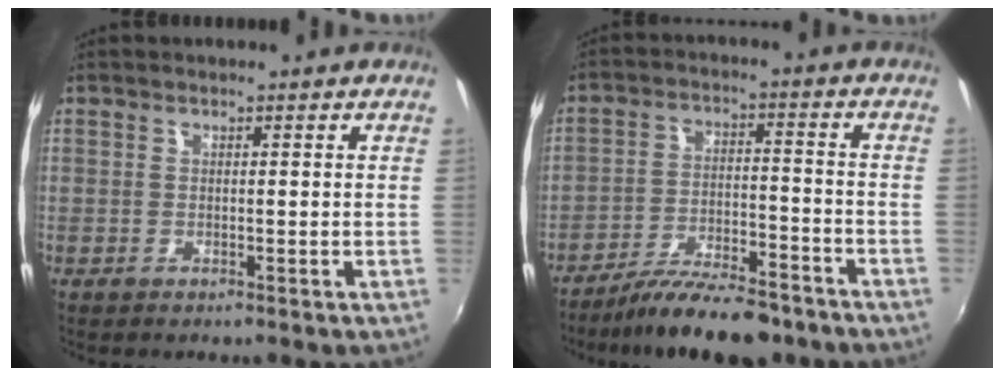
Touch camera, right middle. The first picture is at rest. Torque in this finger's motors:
{"motor_torque": [1.07, -1.07, 0.14, 0.10]}